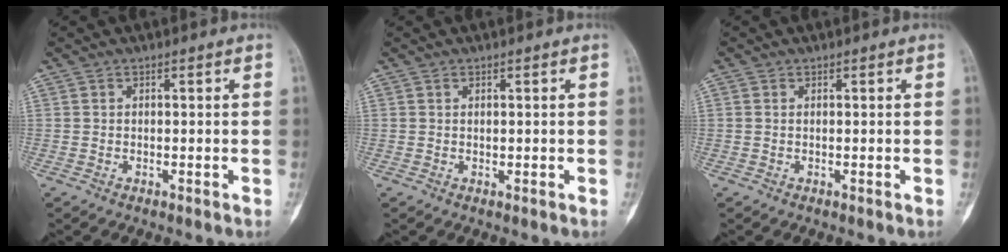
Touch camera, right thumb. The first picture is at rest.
{"total": 0.0}
{"total": 0.0}